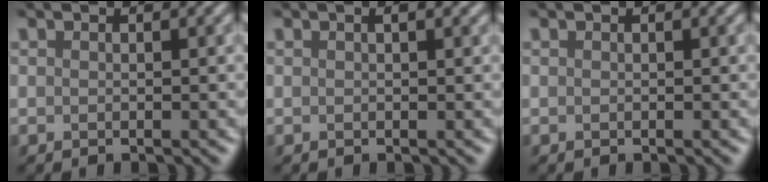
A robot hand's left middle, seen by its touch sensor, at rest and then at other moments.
{"total": 0.9, "force": [0.5, 0.2, 0.8], "torque": [-0.011, 0.003, 0.008]}
{"total": 0.0}